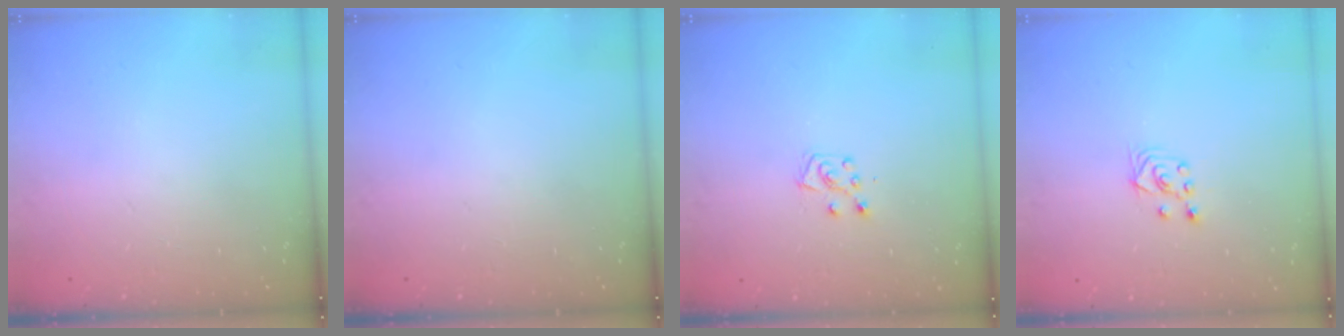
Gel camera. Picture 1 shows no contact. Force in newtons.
{"total": 0.0}
{"total": 6.3, "press": 6.3, "slide": 0.3}
{"total": 2.8, "press": 2.6, "slide": 1.1}